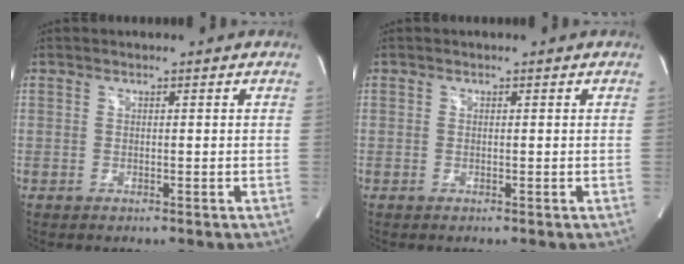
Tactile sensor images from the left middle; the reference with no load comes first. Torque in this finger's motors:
{"motor_torque": [-0.35, -0.20, 0.08, 0.01]}